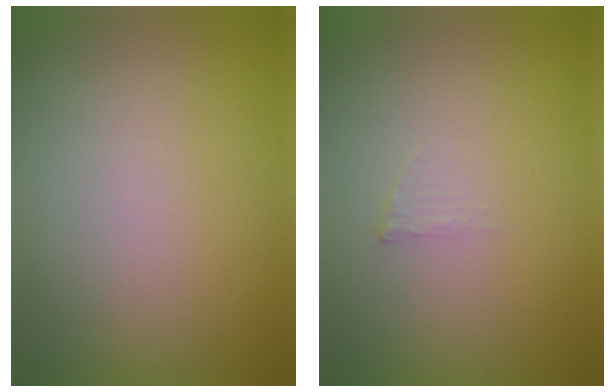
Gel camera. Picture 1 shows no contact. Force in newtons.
{"total": 0.6, "press": 0.6, "slide": 0.1}